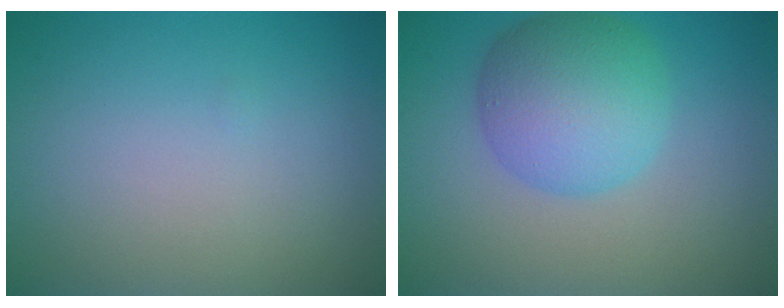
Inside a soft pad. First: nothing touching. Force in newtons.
{"total": 6.5, "press": 6.5, "slide": 0.1}